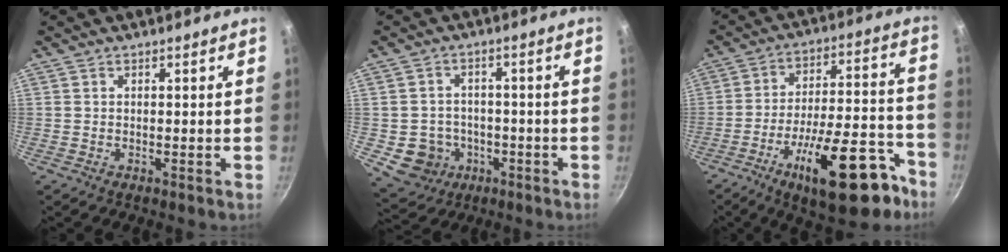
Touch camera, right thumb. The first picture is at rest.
{"total": 8.2, "force": [-2.6, 7.3, 2.8], "torque": [-0.023, 0.028, -0.025]}
{"total": 22.1, "force": [-12.2, 8.2, 16.5], "torque": [-0.204, 0.076, -0.180]}